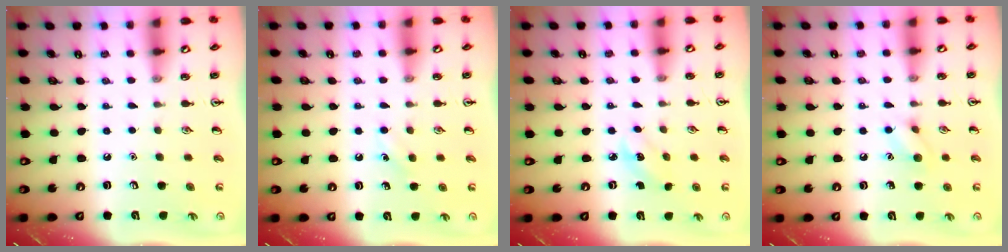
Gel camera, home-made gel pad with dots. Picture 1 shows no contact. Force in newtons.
{"total": 4.2, "press": 3.9, "slide": 1.4}
{"total": 2.4, "press": 2.2, "slide": 0.9}
{"total": 6.4, "press": 6.4, "slide": 0.9}